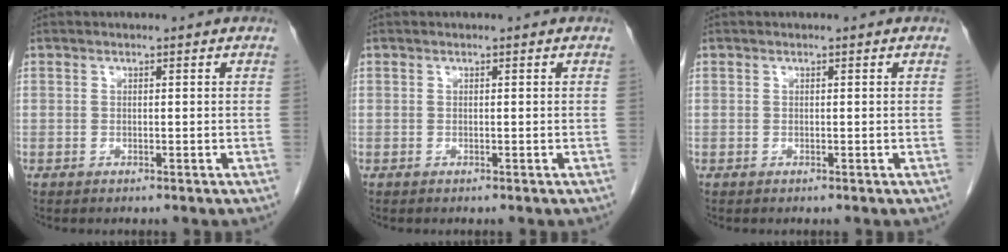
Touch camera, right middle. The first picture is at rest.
{"total": 0.0}
{"total": 0.0}